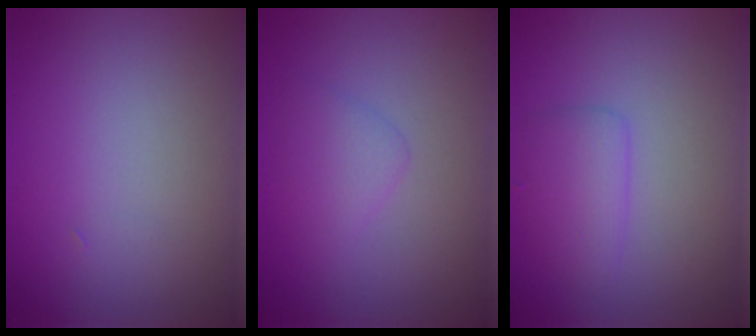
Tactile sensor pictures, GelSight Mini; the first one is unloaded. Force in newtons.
{"total": 1.6, "press": 1.6, "slide": 0.2}
{"total": 2.1, "press": 2.1, "slide": 0.2}